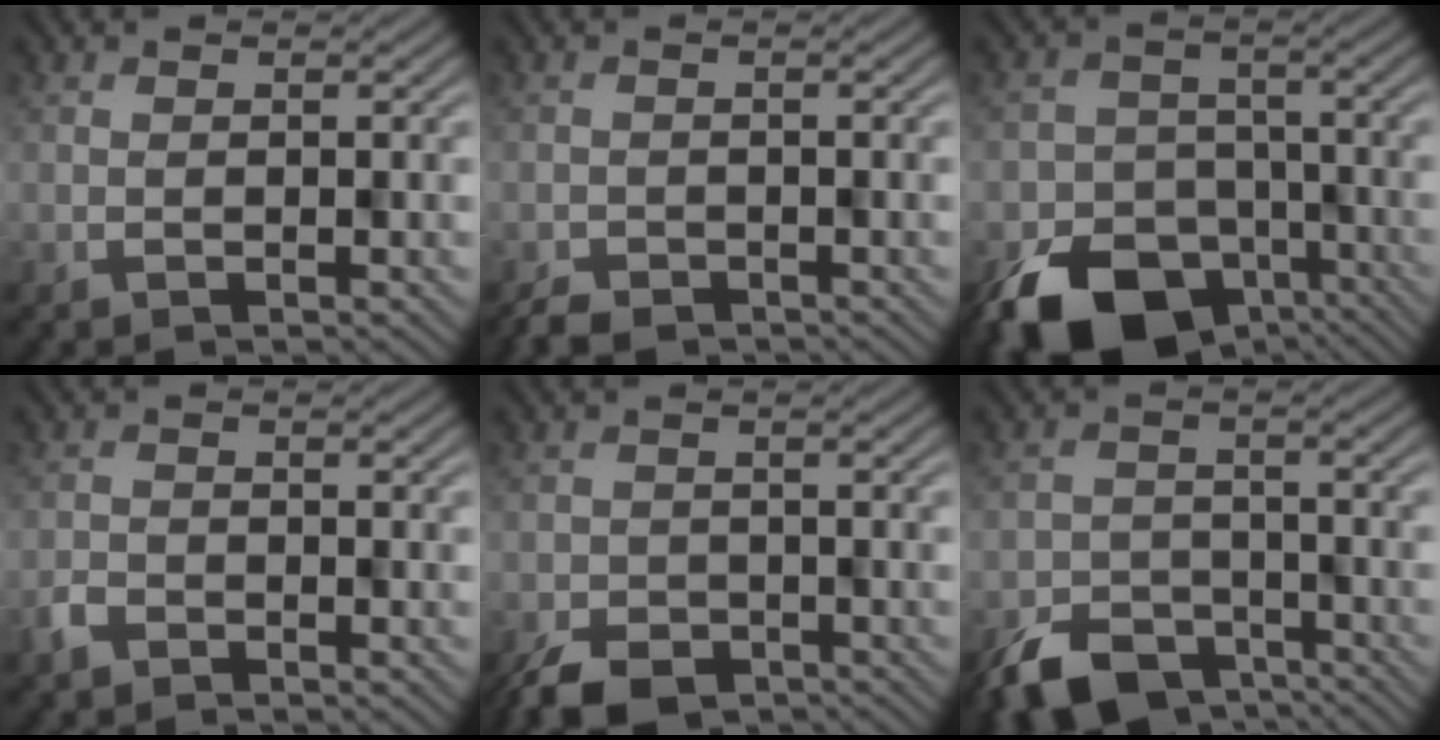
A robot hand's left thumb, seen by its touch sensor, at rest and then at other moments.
{"total": 2.5, "force": [-2.3, 0.9, 0.4], "torque": [-0.009, -0.013, -0.036]}
{"total": 12.7, "force": [-8.3, 7.9, 5.5], "torque": [-0.106, -0.038, -0.123]}
{"total": 1.7, "force": [-1.5, 0.7, -0.1], "torque": [-0.001, -0.007, -0.031]}
{"total": 4.9, "force": [-3.7, 2.5, 1.9], "torque": [-0.035, -0.018, -0.063]}
{"total": 7.6, "force": [-5.9, 3.9, 2.8], "torque": [-0.049, -0.021, -0.095]}